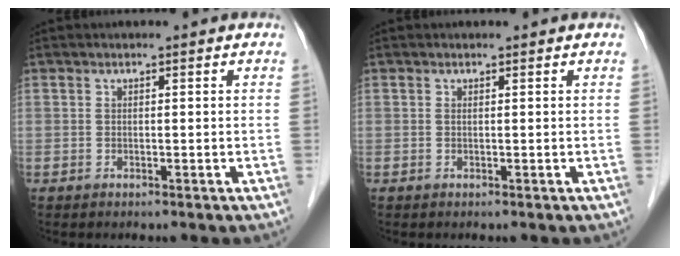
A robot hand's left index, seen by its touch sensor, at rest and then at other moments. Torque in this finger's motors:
{"motor_torque": [-0.01, 0.07, 0.00, -0.01]}